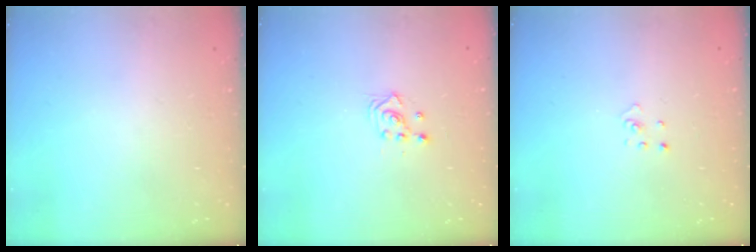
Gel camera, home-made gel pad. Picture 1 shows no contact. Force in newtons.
{"total": 2.5, "press": 2.5, "slide": 0.3}
{"total": 1.9, "press": 1.9, "slide": 0.1}